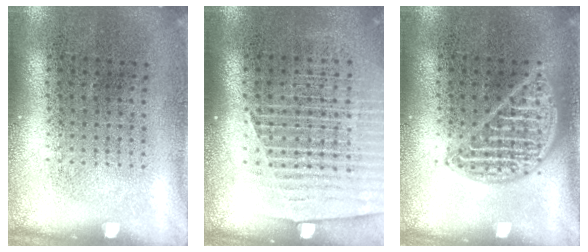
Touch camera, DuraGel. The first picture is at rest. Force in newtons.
{"total": 1.4, "press": 1.3, "slide": 0.5}
{"total": 1.5, "press": 1.5, "slide": 0.2}